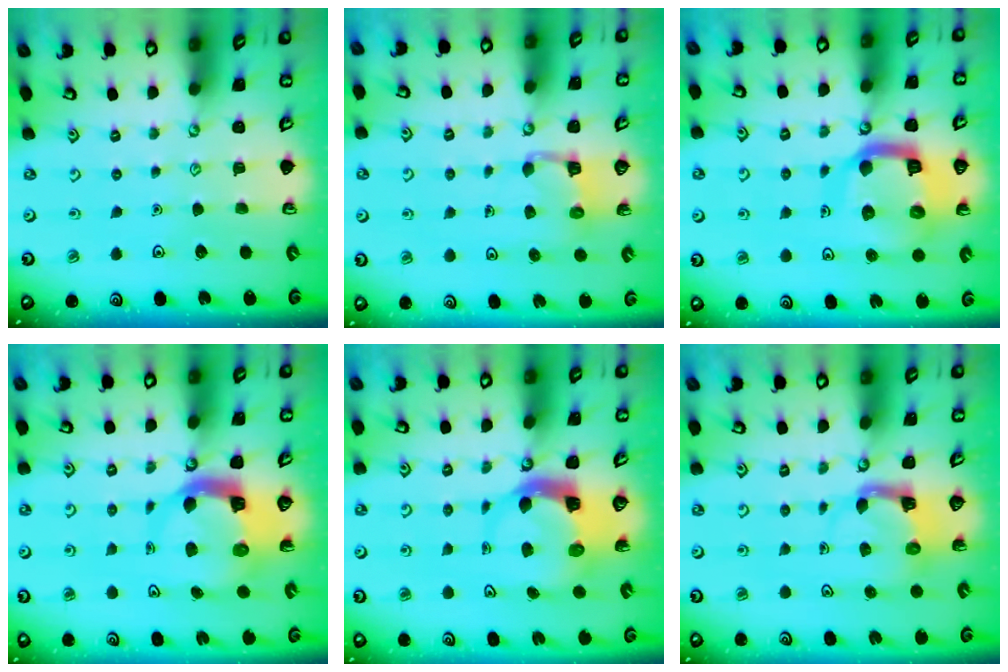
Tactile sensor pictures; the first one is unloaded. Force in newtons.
{"total": 3.8, "press": 3.8, "slide": 0.3}
{"total": 15.3, "press": 15.2, "slide": 1.8}
{"total": 6.2, "press": 6.1, "slide": 0.8}
{"total": 5.6, "press": 5.5, "slide": 0.6}
{"total": 4.0, "press": 3.9, "slide": 0.6}